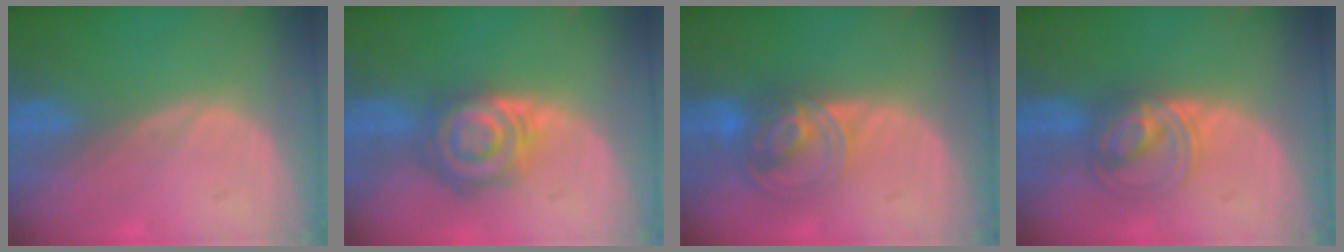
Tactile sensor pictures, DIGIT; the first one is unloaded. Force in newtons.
{"total": 7.9, "press": 6.9, "slide": 3.7}
{"total": 7.4, "press": 6.2, "slide": 4.2}
{"total": 5.8, "press": 5.8, "slide": 0.3}